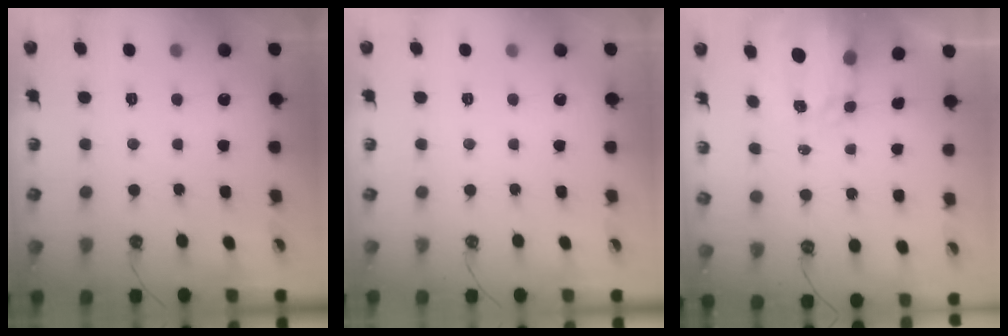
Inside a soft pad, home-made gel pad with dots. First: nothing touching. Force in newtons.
{"total": 0.0}
{"total": 3.5, "press": 3.5, "slide": 0.4}